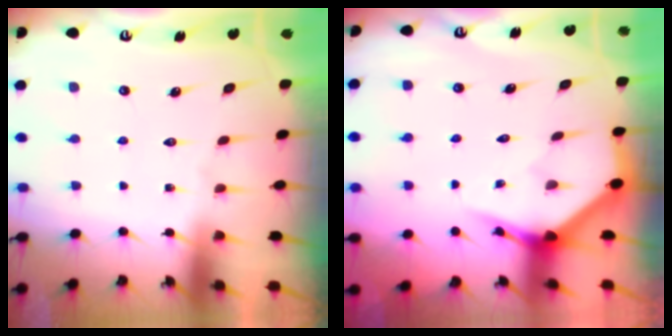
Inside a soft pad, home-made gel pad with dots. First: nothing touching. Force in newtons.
{"total": 4.0, "press": 4.0, "slide": 0.2}